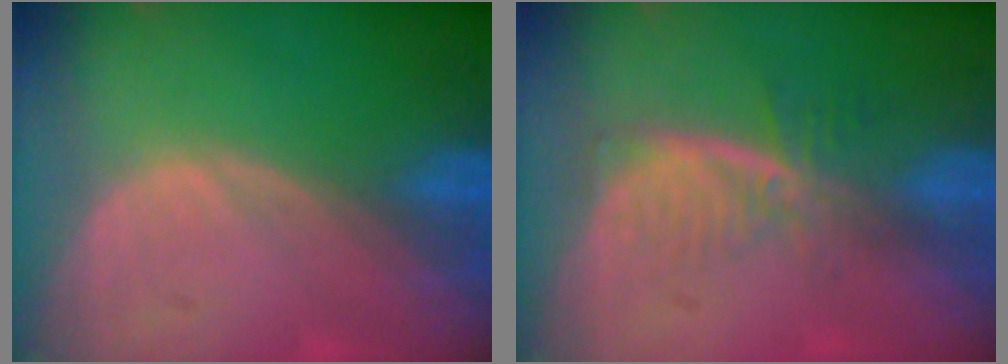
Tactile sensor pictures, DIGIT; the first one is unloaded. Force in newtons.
{"total": 5.9, "press": 5.0, "slide": 3.1}